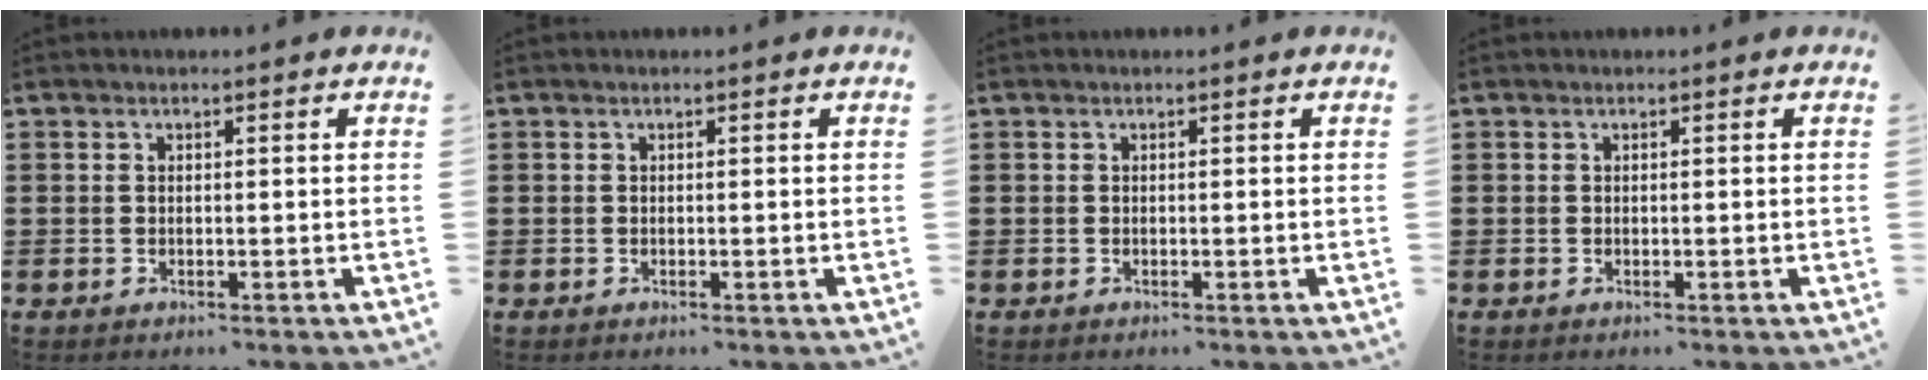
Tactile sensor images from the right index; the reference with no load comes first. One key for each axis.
{"total": 0.0}
{"total": 0.0}
{"total": 0.0}